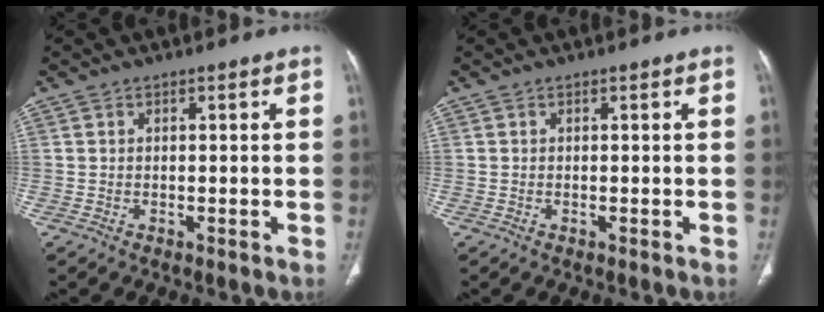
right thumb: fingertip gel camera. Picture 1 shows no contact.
{"total": 0.0}